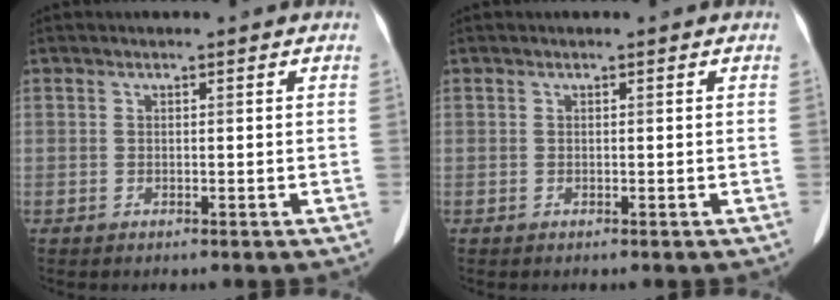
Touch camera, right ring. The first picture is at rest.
{"total": 0.0}